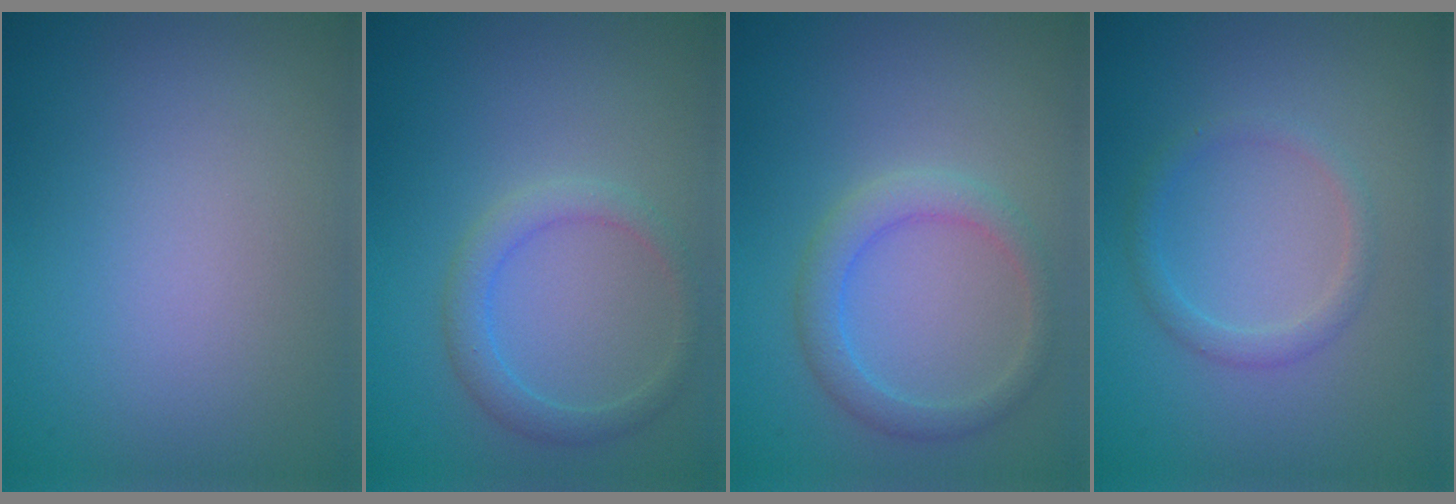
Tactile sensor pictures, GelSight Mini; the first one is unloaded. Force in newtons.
{"total": 2.2, "press": 2.2, "slide": 0.1}
{"total": 2.7, "press": 2.7, "slide": 0.0}
{"total": 1.6, "press": 1.6, "slide": 0.0}